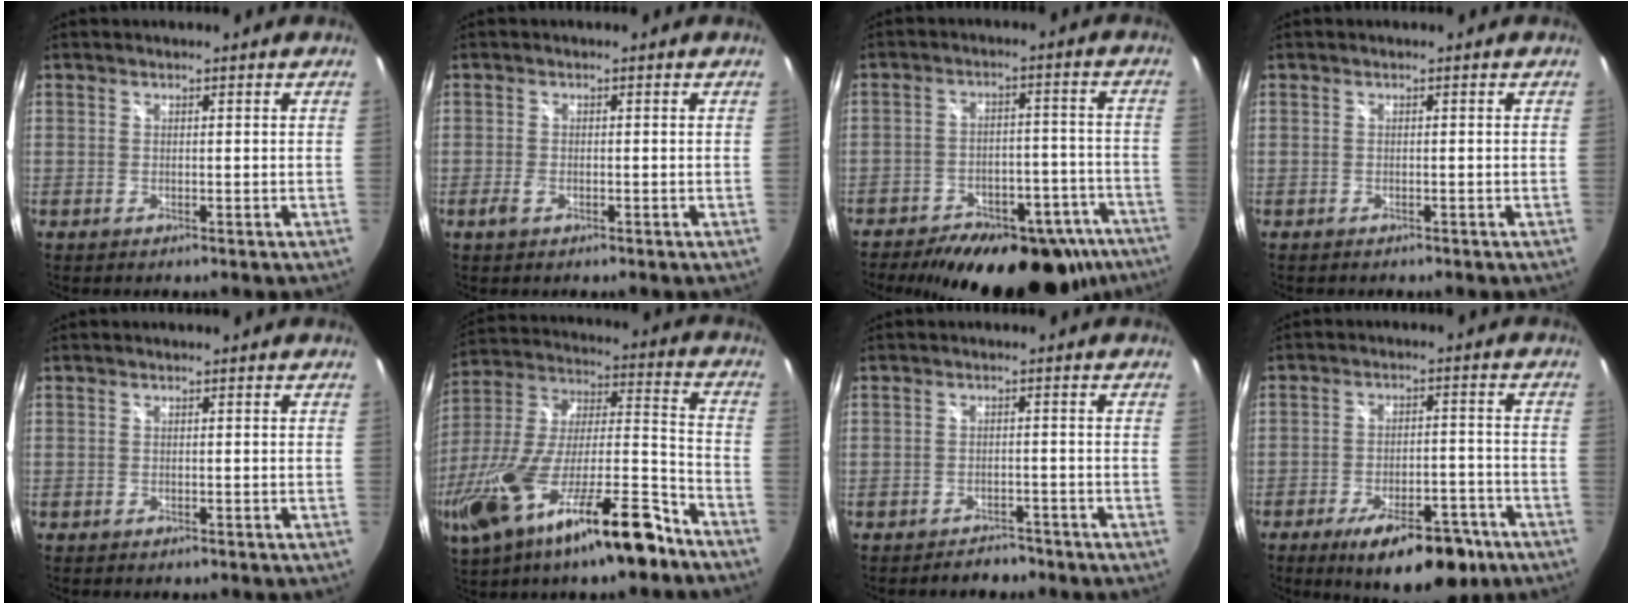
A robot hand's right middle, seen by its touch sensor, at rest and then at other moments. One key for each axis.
{"total": 1.9, "fx": -0.9, "fy": 1.0, "fz": 1.2, "tx": -0.027, "ty": -0.003, "tz": -0.018}
{"total": 26.5, "fx": -20.6, "fy": 10.9, "fz": 12.6, "tx": -0.201, "ty": 0.009, "tz": -0.248}
{"total": 0.5, "fx": -0.4, "fy": -0.3, "fz": 0.0, "tx": -0.002, "ty": -0.003, "tz": -0.008}
{"total": 0.6, "fx": -0.2, "fy": -0.6, "fz": -0.1, "tx": 0.003, "ty": -0.004, "tz": -0.007}
{"total": 28.0, "fx": -17.0, "fy": 6.6, "fz": 21.2, "tx": -0.390, "ty": -0.050, "tz": -0.286}
{"total": 3.6, "fx": -3.4, "fy": 1.2, "fz": 0.5, "tx": -0.015, "ty": 0.001, "tz": -0.049}
{"total": 13.7, "fx": -9.3, "fy": 4.4, "fz": 9.1, "tx": -0.147, "ty": -0.010, "tz": -0.130}